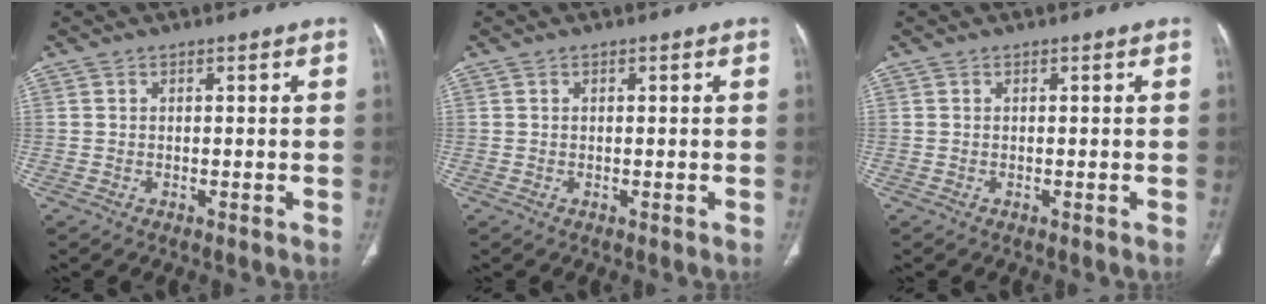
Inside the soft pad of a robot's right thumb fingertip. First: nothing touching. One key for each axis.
{"total": 0.0}
{"total": 0.0}